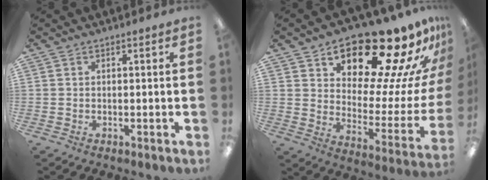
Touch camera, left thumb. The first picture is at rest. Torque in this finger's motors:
{"motor_torque": [2.50, 2.51, 1.38, -1.38, 0.06]}